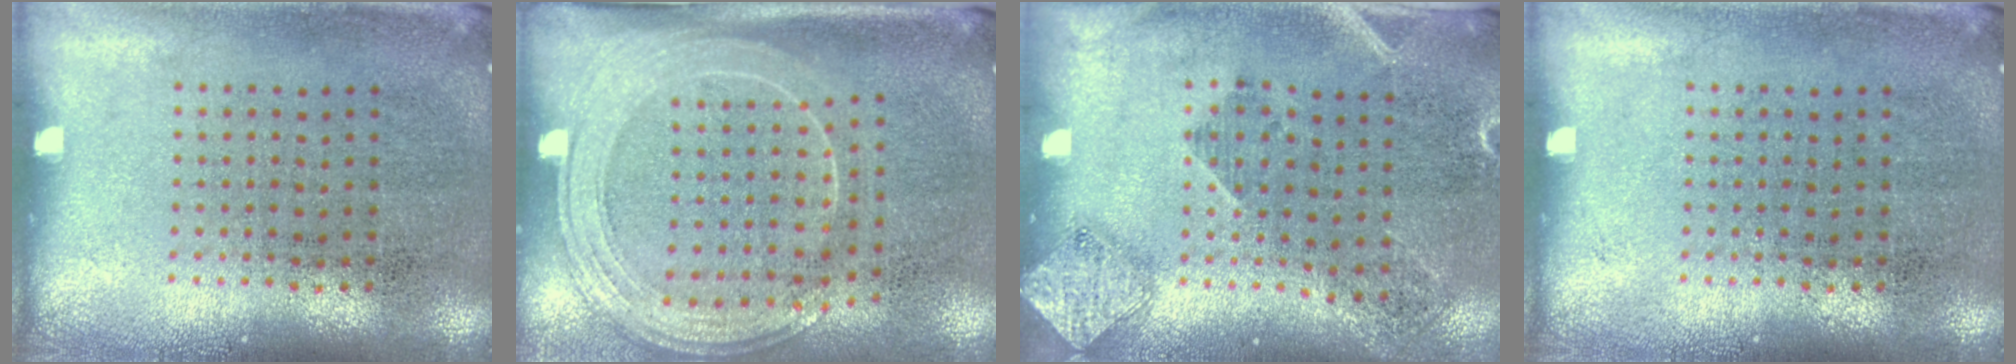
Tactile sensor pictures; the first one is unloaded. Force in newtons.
{"total": 2.0, "press": 1.8, "slide": 1.0}
{"total": 1.8, "press": 1.4, "slide": 1.2}
{"total": 0.0}